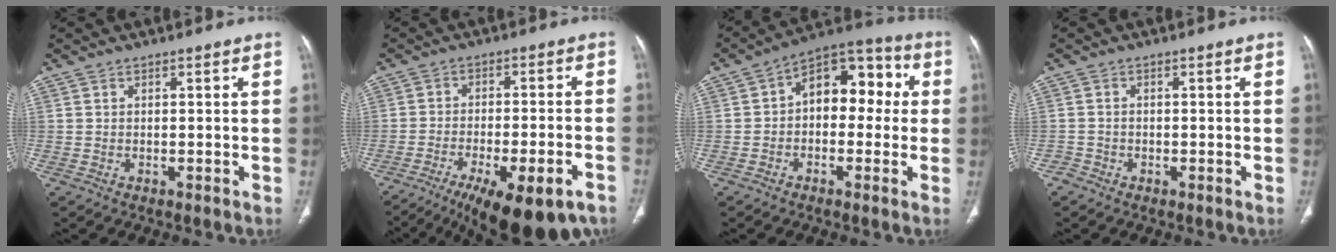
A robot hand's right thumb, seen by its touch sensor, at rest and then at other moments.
{"total": 18.5, "force": [-12.5, 5.1, 12.7], "torque": [-0.162, 0.033, -0.183]}
{"total": 12.6, "force": [0.9, 8.1, 9.6], "torque": [-0.088, 0.045, -0.005]}
{"total": 1.4, "force": [-1.0, 1.0, -0.2], "torque": [0.008, 0.005, -0.025]}